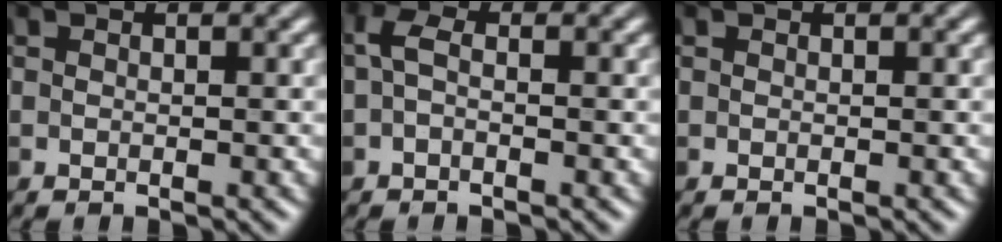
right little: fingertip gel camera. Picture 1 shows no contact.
{"total": 1.6, "force": [-0.3, 0.8, 1.3], "torque": [-0.030, 0.009, -0.010]}
{"total": 0.0}